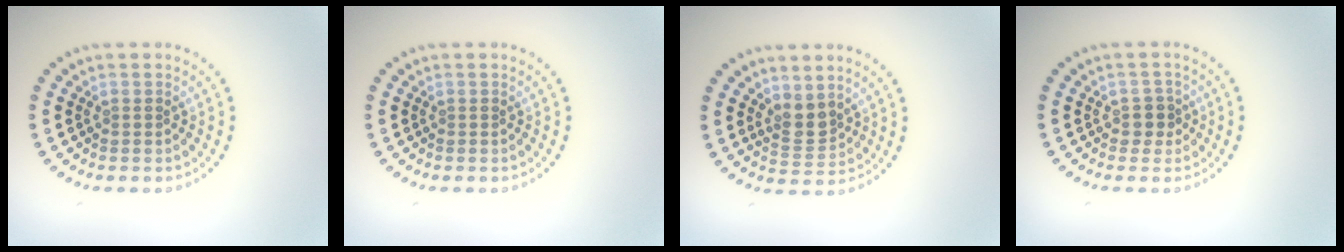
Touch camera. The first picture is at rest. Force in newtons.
{"total": 0.0}
{"total": 2.2, "press": 1.8, "slide": 1.3}
{"total": 1.7, "press": 1.4, "slide": 1.0}